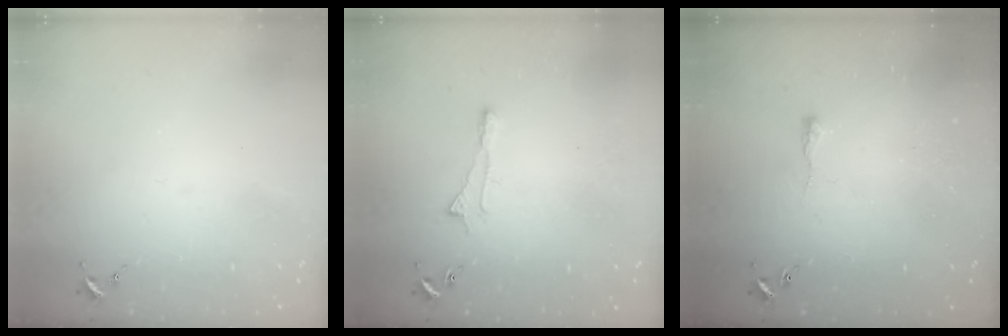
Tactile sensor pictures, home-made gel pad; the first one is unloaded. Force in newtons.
{"total": 3.5, "press": 3.4, "slide": 0.5}
{"total": 2.8, "press": 2.7, "slide": 0.6}